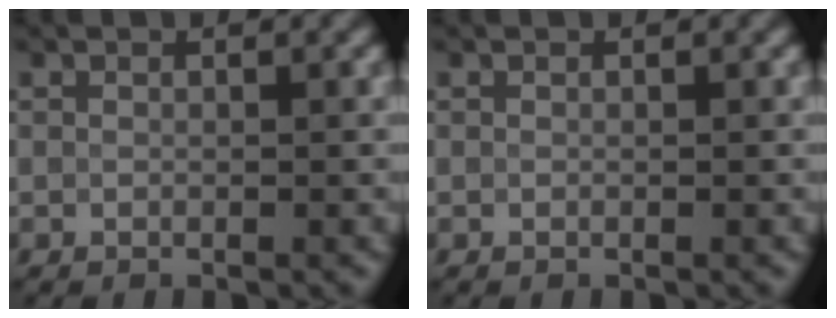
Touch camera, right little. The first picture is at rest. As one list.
[{"total": 0.0}]